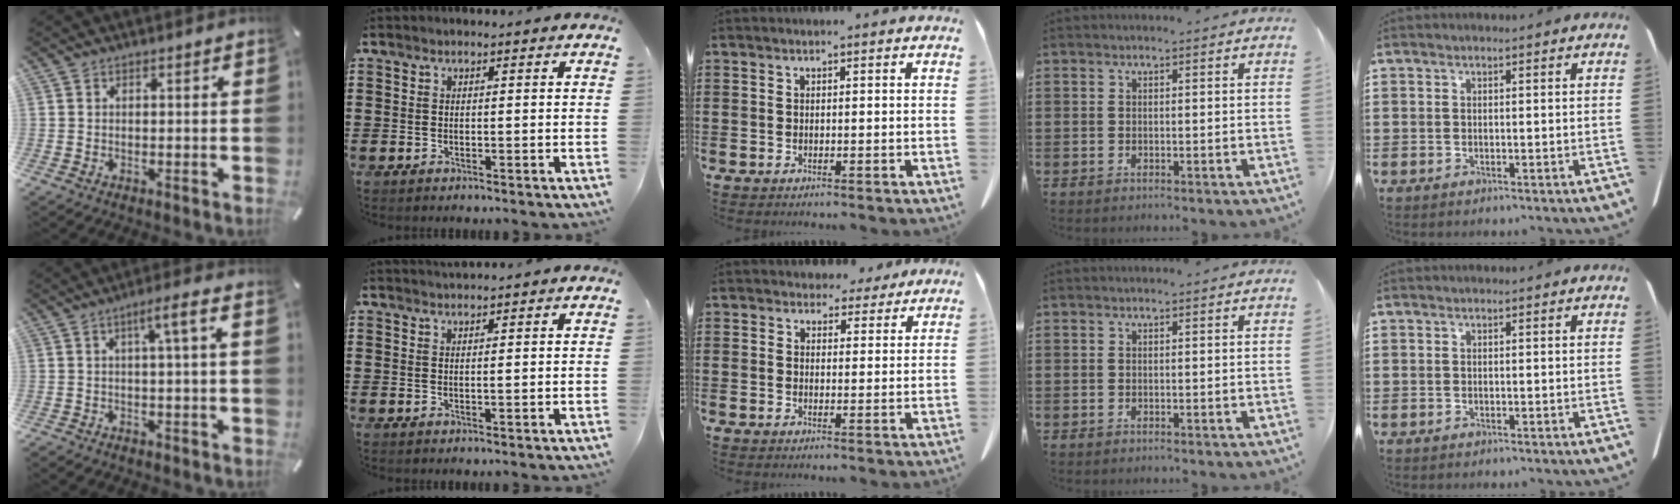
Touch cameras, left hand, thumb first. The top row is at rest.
{"thumb": {"total": 5.5, "force": [0.1, 0.7, 5.4], "torque": [-0.104, 0.007, -0.004]}, "index": {"total": 1.1, "force": [1.0, -0.1, 0.5], "torque": [-0.009, 0.000, 0.019]}, "middle": {"total": 4.0, "force": [3.5, 1.8, 0.7], "torque": [-0.008, -0.008, 0.064]}}